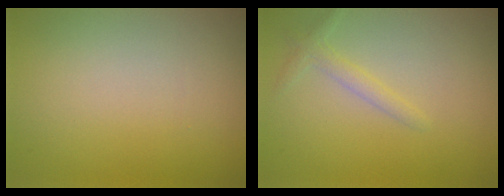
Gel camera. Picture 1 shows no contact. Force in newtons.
{"total": 1.4, "press": 1.4, "slide": 0.1}